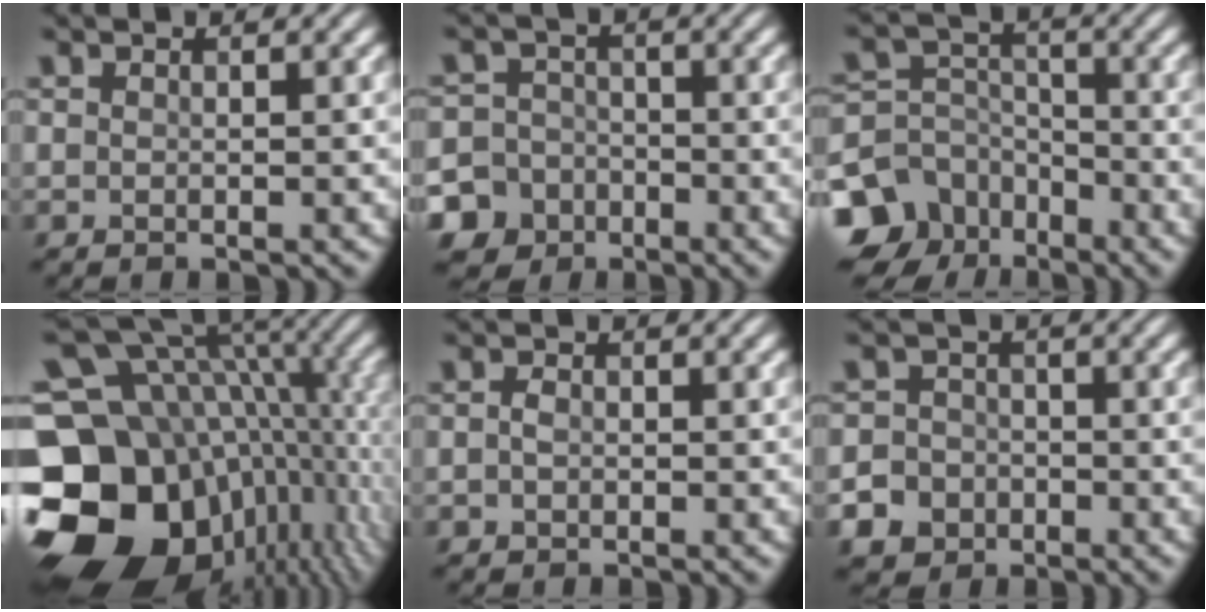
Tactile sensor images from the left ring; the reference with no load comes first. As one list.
[{"total": 8.3, "force": [-4.7, 6.7, 1.1], "torque": [-0.022, -0.022, -0.102]}, {"total": 11.6, "force": [-7.1, 8.6, 3.1], "torque": [-0.072, -0.030, -0.135]}, {"total": 21.1, "force": [-4.7, 15.8, 13.2], "torque": [-0.278, -0.019, -0.060]}, {"total": 1.3, "force": [-0.2, 1.0, 0.7], "torque": [-0.015, -0.001, -0.006]}, {"total": 6.7, "force": [-3.6, 5.5, 1.2], "torque": [-0.022, -0.018, -0.076]}]